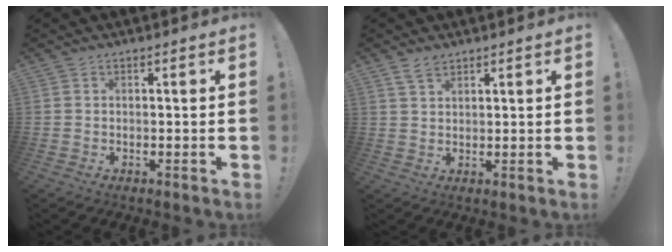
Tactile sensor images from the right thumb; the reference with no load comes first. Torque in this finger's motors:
{"motor_torque": [0.62, 0.54, 0.50, -0.04, 0.04]}